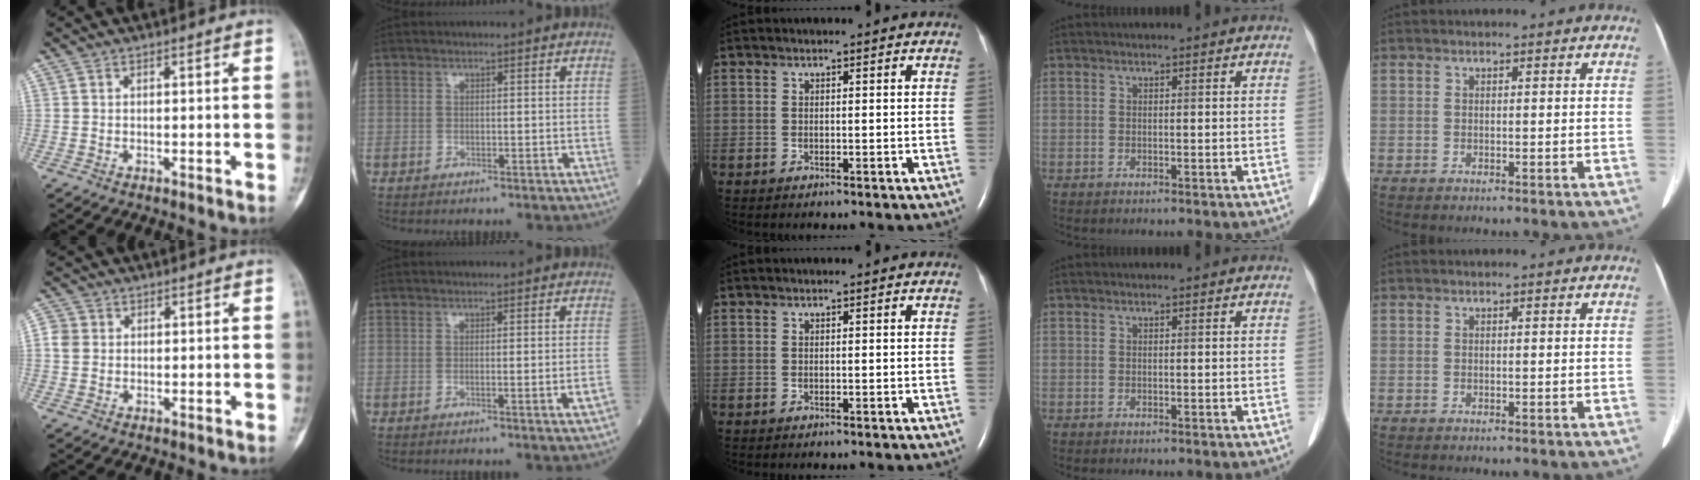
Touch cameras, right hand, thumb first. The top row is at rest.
{"thumb": {"total": 2.9, "force": [0.4, 2.6, 1.0], "torque": [-0.009, 0.005, 0.004]}, "index": {"total": 2.3, "force": [-0.9, -0.4, 2.1], "torque": [-0.027, -0.005, -0.012]}}